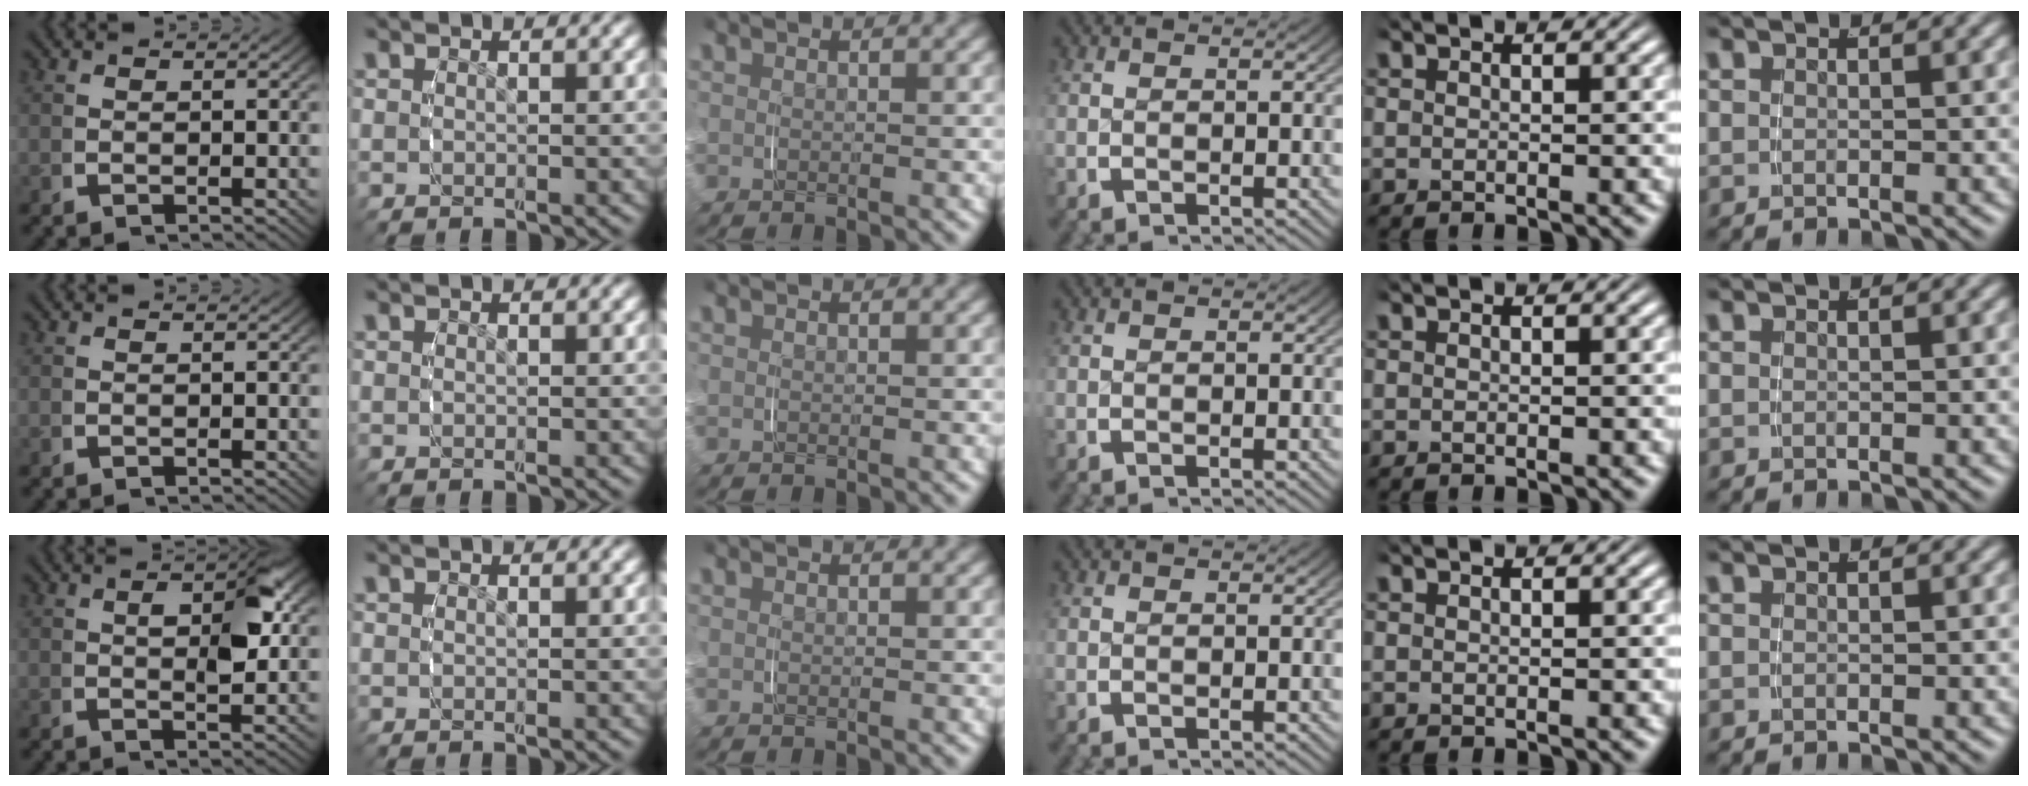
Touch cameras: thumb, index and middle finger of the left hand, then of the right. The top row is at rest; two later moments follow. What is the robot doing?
{"motion": "grasp_and_lifting", "object": "jar lid"}